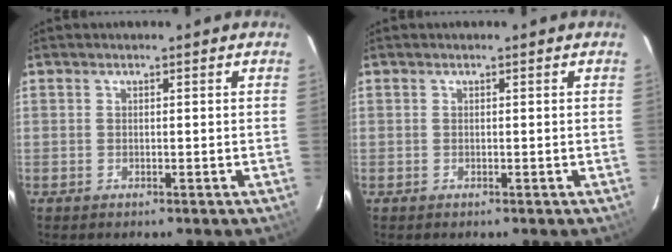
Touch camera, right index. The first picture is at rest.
{"total": 0.0}